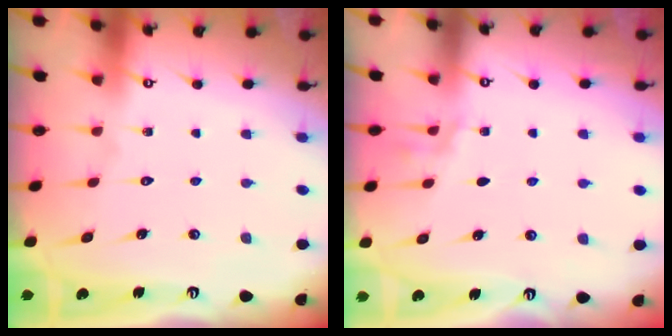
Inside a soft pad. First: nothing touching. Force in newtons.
{"total": 2.5, "press": 1.7, "slide": 1.8}